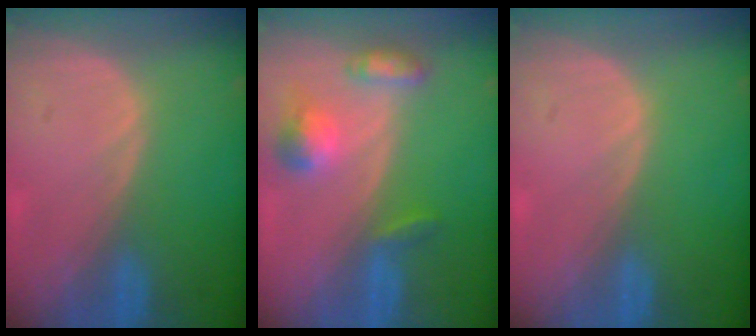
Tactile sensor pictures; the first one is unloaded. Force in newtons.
{"total": 5.7, "press": 5.3, "slide": 2.1}
{"total": 0.0}